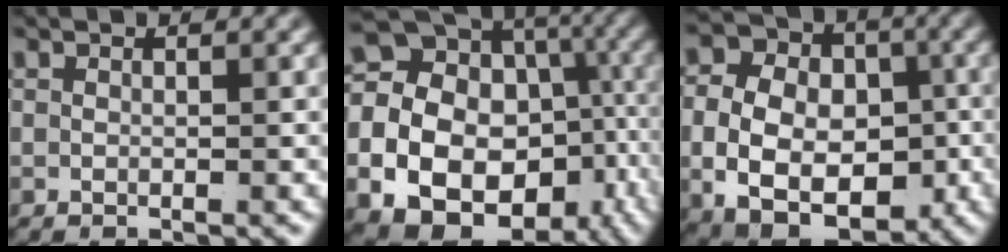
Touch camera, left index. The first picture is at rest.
{"total": 23.2, "force": [-3.3, 19.9, 11.5], "torque": [-0.272, -0.078, -0.052]}
{"total": 14.3, "force": [-4.1, 10.9, 8.3], "torque": [-0.154, -0.052, -0.052]}